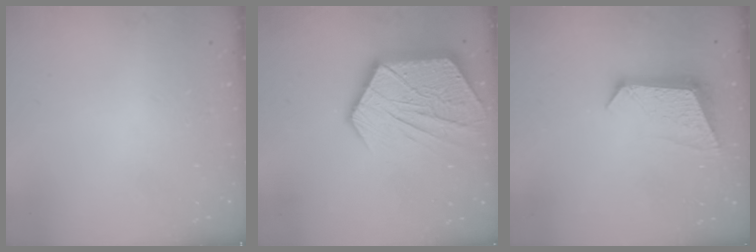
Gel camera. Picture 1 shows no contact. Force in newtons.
{"total": 18.7, "press": 18.6, "slide": 1.5}
{"total": 9.9, "press": 9.9, "slide": 0.5}